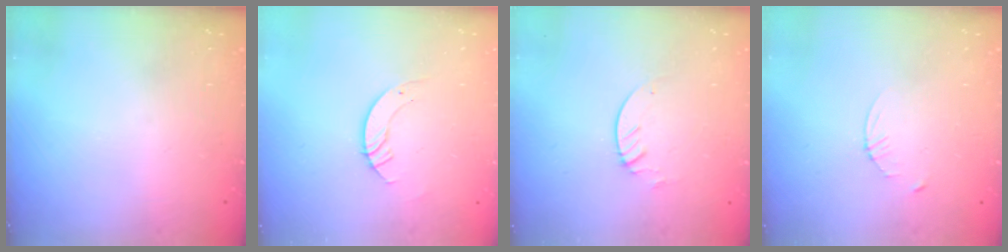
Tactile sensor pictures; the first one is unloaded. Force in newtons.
{"total": 3.5, "press": 3.5, "slide": 0.1}
{"total": 2.3, "press": 2.3, "slide": 0.2}
{"total": 2.3, "press": 2.3, "slide": 0.3}